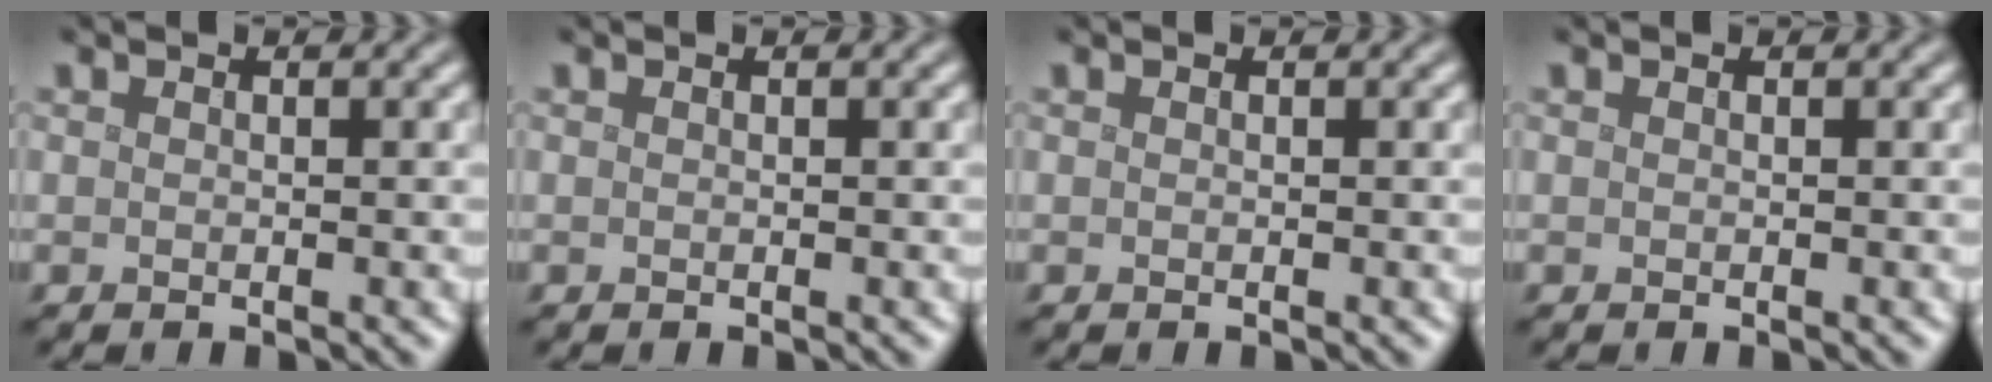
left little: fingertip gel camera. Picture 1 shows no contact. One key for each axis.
{"total": 0.0}
{"total": 0.0}
{"total": 0.0}